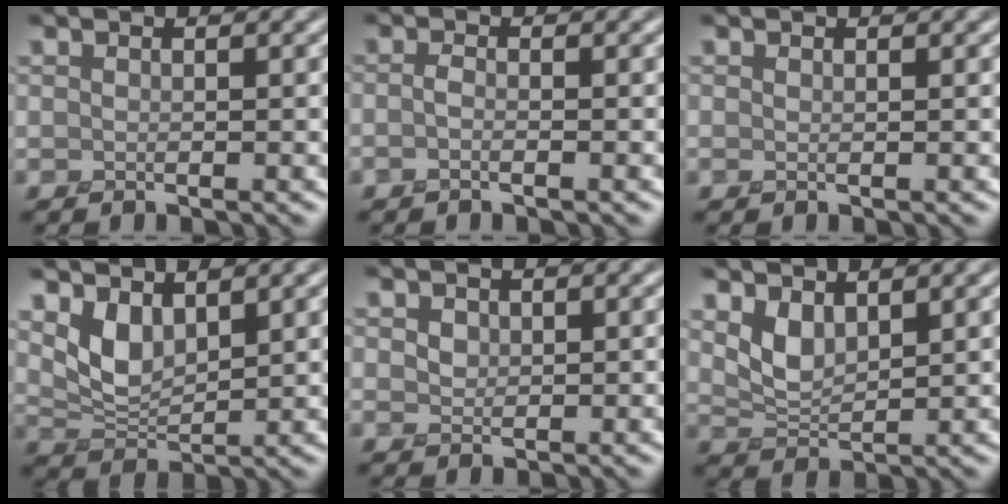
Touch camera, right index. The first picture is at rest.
{"total": 0.8, "force": [-0.7, 0.1, 0.4], "torque": [-0.010, -0.003, -0.014]}
{"total": 0.0}
{"total": 3.4, "force": [1.8, 1.7, 2.4], "torque": [-0.056, -0.009, 0.037]}
{"total": 1.7, "force": [0.8, 1.3, 0.7], "torque": [-0.020, 0.002, 0.019]}
{"total": 2.6, "force": [1.5, 1.3, 1.7], "torque": [-0.041, -0.010, 0.034]}